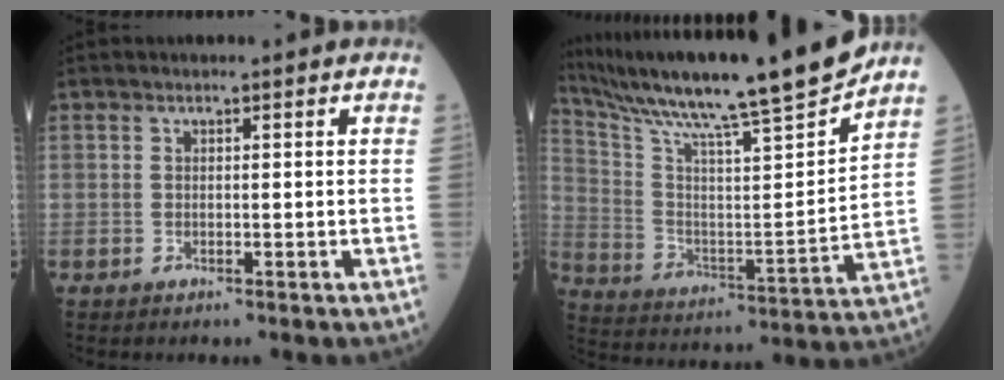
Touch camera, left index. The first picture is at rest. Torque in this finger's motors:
{"motor_torque": [0.77, -0.82, 0.33, 0.16]}